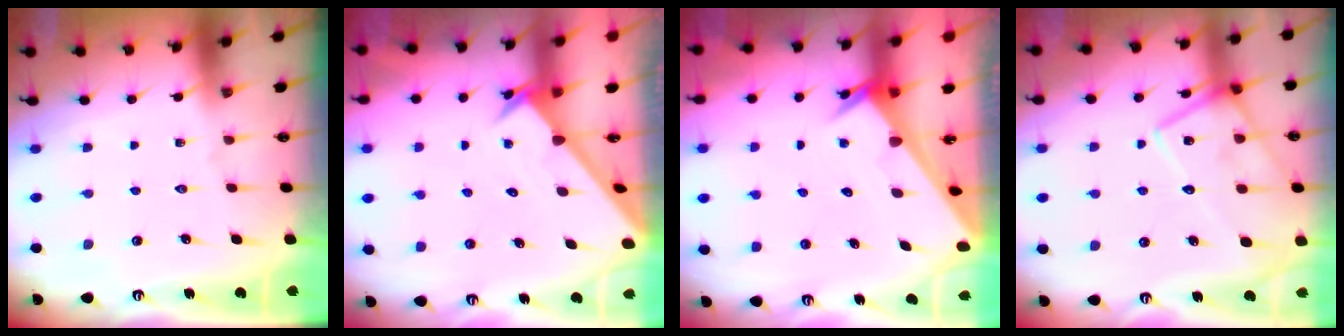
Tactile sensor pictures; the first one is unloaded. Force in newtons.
{"total": 2.4, "press": 2.4, "slide": 0.2}
{"total": 3.4, "press": 3.4, "slide": 0.3}
{"total": 15.1, "press": 15.1, "slide": 1.3}